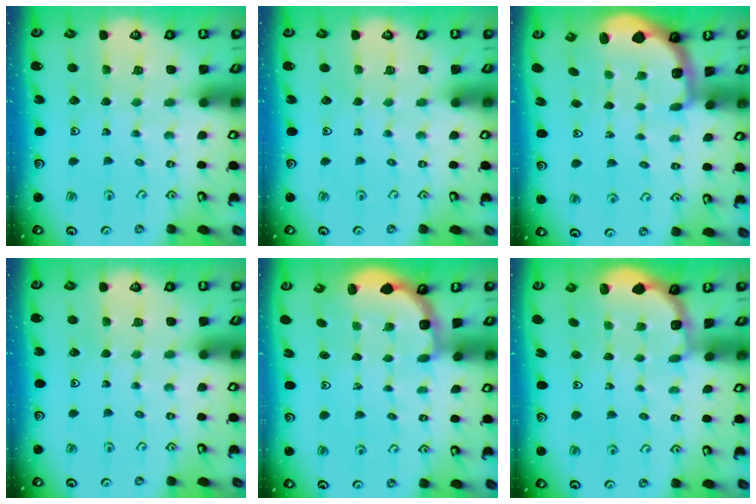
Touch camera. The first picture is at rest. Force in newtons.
{"total": 0.0}
{"total": 1.7, "press": 1.3, "slide": 1.0}
{"total": 0.0}
{"total": 2.7, "press": 2.4, "slide": 1.4}
{"total": 1.8, "press": 1.7, "slide": 0.7}